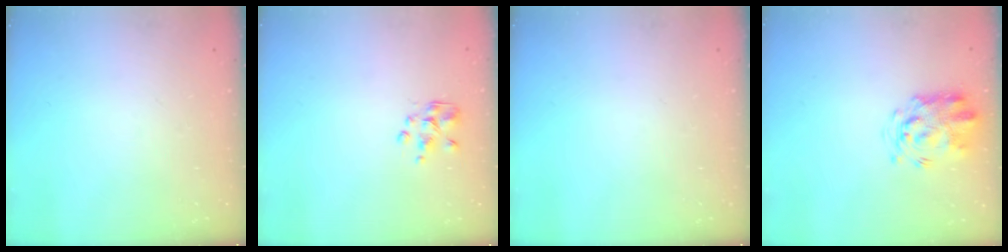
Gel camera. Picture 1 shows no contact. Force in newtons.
{"total": 2.3, "press": 2.2, "slide": 0.7}
{"total": 0.0}
{"total": 4.1, "press": 4.0, "slide": 1.0}